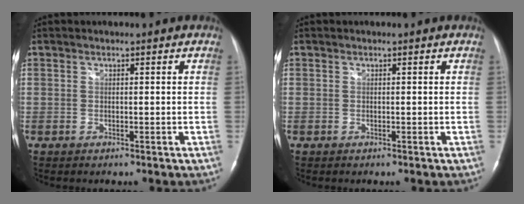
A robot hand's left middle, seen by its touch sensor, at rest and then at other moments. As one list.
[{"total": 0.0}]